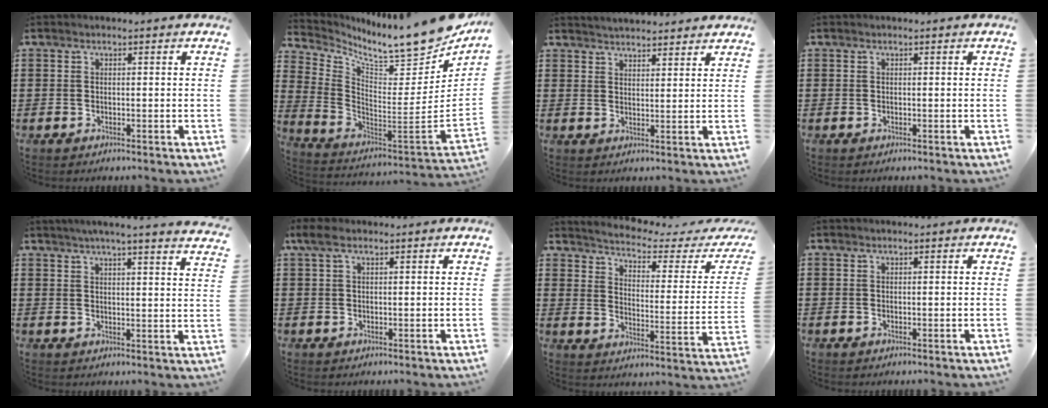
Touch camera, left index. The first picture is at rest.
{"total": 10.1, "force": [9.0, 0.8, 4.5], "torque": [-0.082, -0.094, 0.143]}
{"total": 2.7, "force": [2.7, 0.0, -0.2], "torque": [-0.005, -0.006, 0.050]}
{"total": 0.0}
{"total": 4.1, "force": [3.7, -0.9, 1.4], "torque": [-0.040, -0.017, 0.063]}
{"total": 2.4, "force": [0.9, 1.0, 2.0], "torque": [-0.041, 0.006, 0.015]}
{"total": 3.0, "force": [2.6, -0.1, 1.4], "torque": [-0.047, -0.030, 0.034]}
{"total": 0.0}